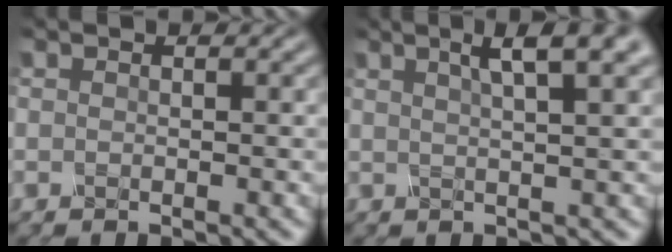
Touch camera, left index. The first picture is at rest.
{"total": 5.0, "force": [2.6, 1.1, 4.1], "torque": [-0.046, 0.017, 0.028]}